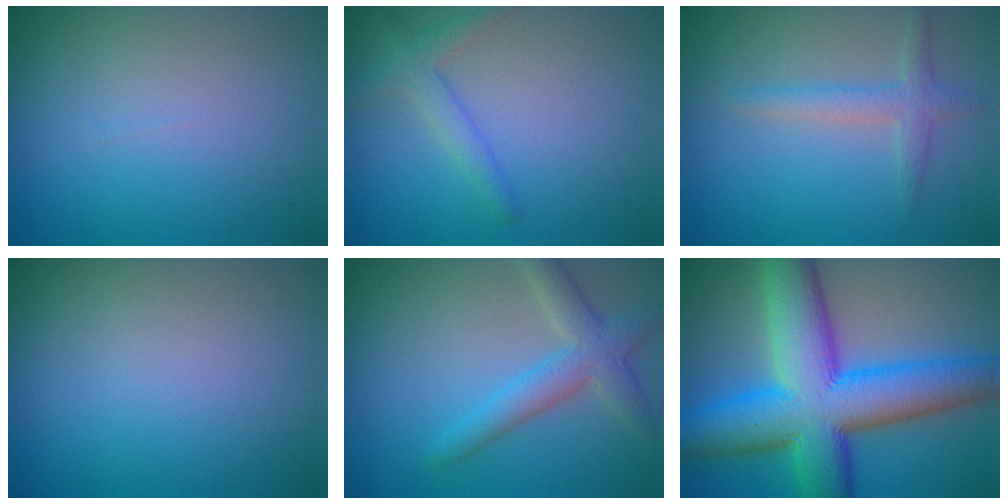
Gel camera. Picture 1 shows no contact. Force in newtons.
{"total": 2.0, "press": 2.0, "slide": 0.1}
{"total": 1.9, "press": 1.9, "slide": 0.0}
{"total": 0.0}
{"total": 3.7, "press": 3.7, "slide": 0.1}
{"total": 13.9, "press": 13.9, "slide": 0.2}